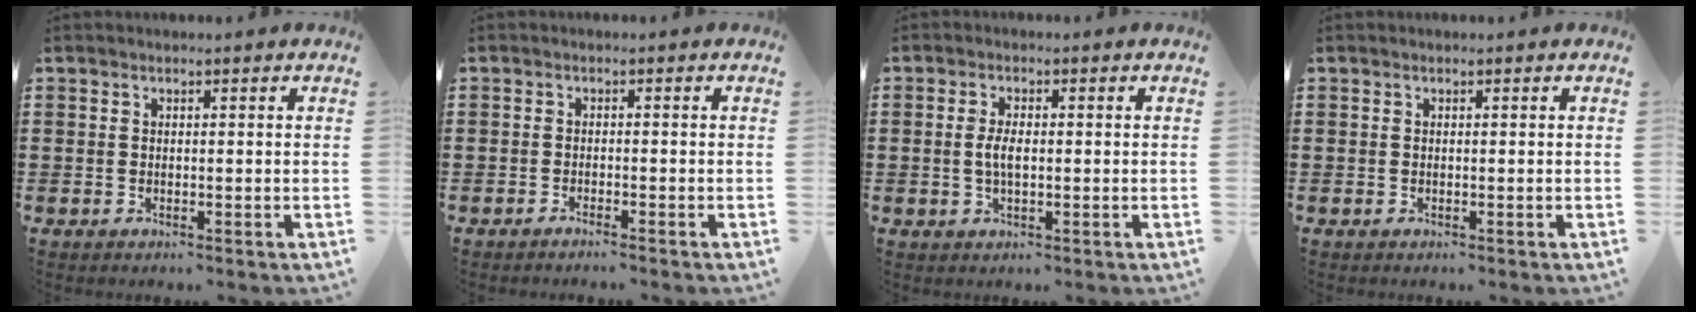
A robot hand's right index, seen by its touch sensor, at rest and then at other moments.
{"total": 1.1, "force": [-1.1, -0.2, 0.3], "torque": [-0.005, 0.000, -0.021]}
{"total": 3.0, "force": [-0.1, 1.2, 2.8], "torque": [-0.061, -0.002, -0.006]}
{"total": 0.0}